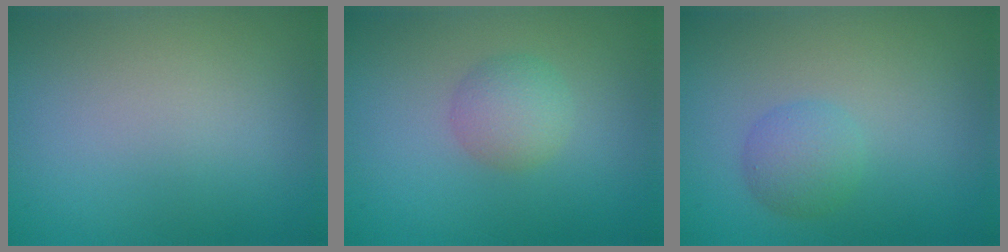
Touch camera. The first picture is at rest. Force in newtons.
{"total": 2.4, "press": 2.4, "slide": 0.1}
{"total": 2.3, "press": 2.3, "slide": 0.1}